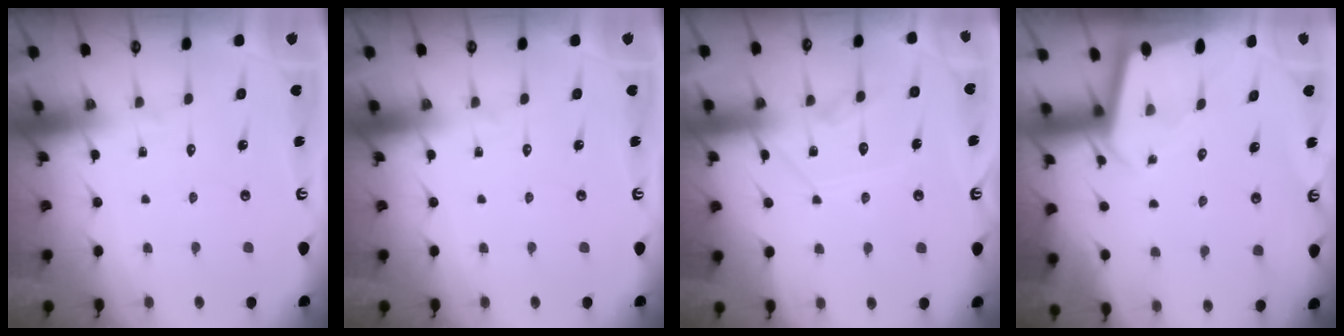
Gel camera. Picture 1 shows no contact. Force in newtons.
{"total": 0.0}
{"total": 11.5, "press": 11.4, "slide": 0.9}
{"total": 1.8, "press": 1.8, "slide": 0.1}